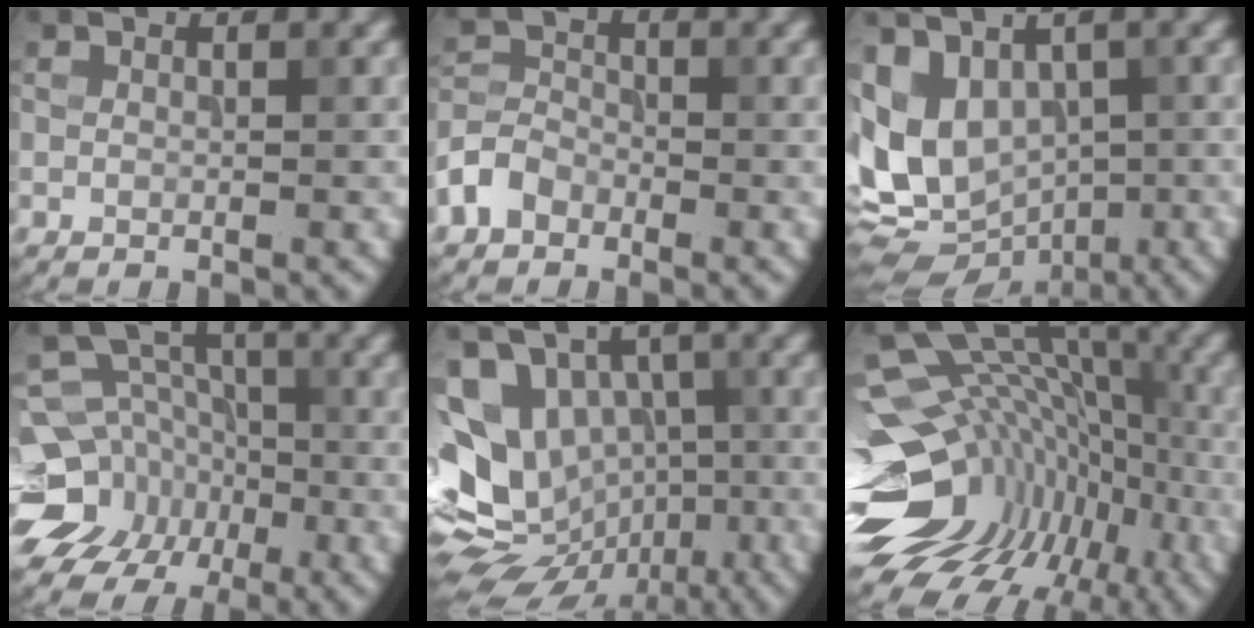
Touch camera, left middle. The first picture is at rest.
{"total": 2.9, "force": [-1.8, 2.1, 1.1], "torque": [-0.020, 0.008, -0.045]}
{"total": 7.9, "force": [0.1, 6.1, 5.0], "torque": [-0.092, -0.004, 0.006]}
{"total": 9.7, "force": [-5.4, 7.7, 2.5], "torque": [-0.037, -0.005, -0.091]}
{"total": 12.9, "force": [-1.9, 10.3, 7.6], "torque": [-0.138, 0.009, -0.016]}
{"total": 15.4, "force": [-4.3, 10.3, 10.6], "torque": [-0.159, 0.028, -0.034]}